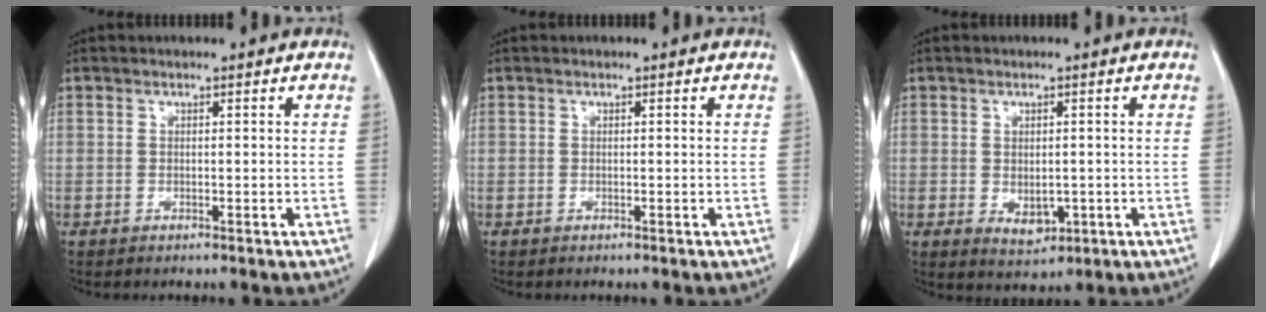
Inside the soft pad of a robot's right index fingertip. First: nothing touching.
{"total": 0.0}
{"total": 4.9, "force": [-1.0, 3.1, 3.7], "torque": [-0.058, -0.006, 0.001]}